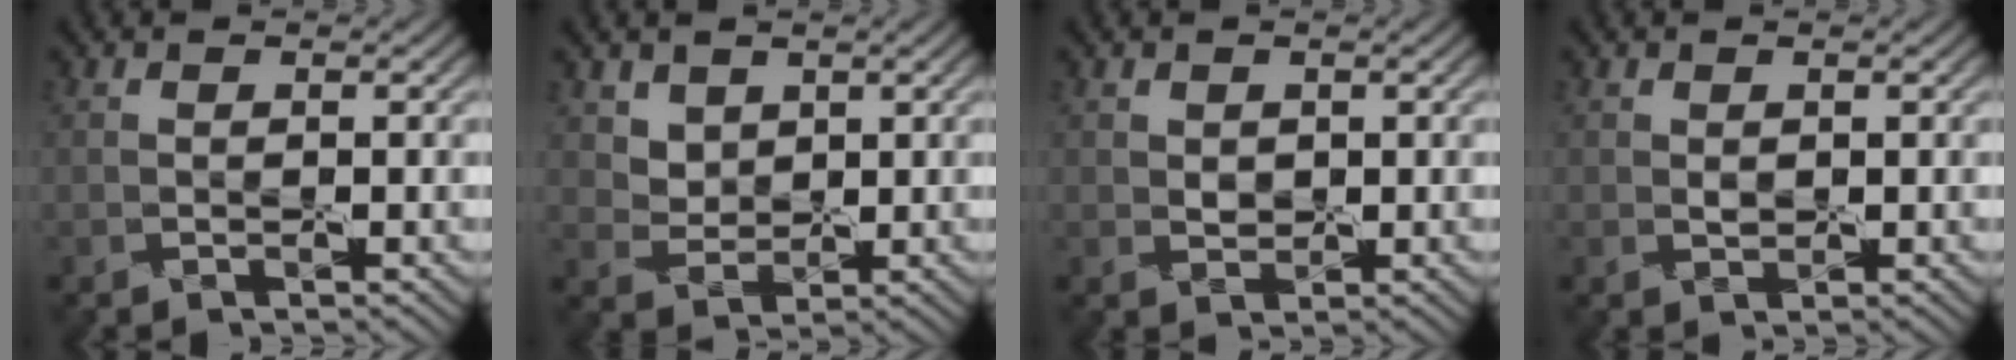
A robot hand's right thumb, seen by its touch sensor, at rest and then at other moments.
{"total": 2.9, "force": [2.6, 1.3, -0.3], "torque": [-0.002, -0.003, 0.049]}
{"total": 1.1, "force": [0.8, 0.8, 0.2], "torque": [0.006, 0.006, 0.015]}
{"total": 0.6, "force": [0.4, 0.4, 0.2], "torque": [0.000, 0.002, 0.011]}